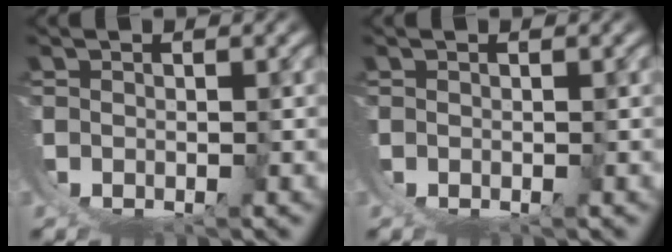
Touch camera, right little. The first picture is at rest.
{"total": 0.0}